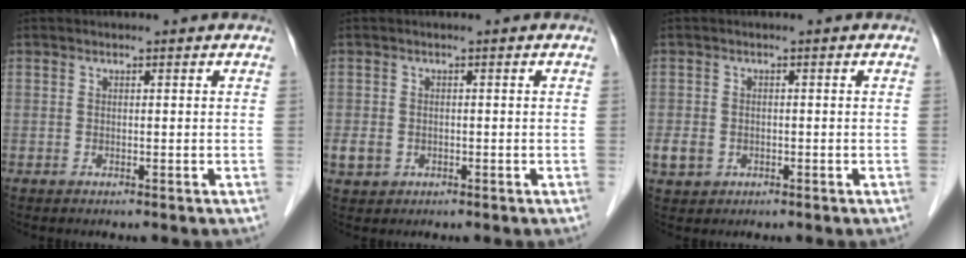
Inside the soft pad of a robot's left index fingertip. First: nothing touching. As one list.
[{"total": 2.6, "force": [-0.7, 2.2, 1.2], "torque": [-0.027, 0.003, -0.001]}, {"total": 3.6, "force": [-1.3, 3.1, 1.5], "torque": [-0.036, 0.003, -0.011]}]